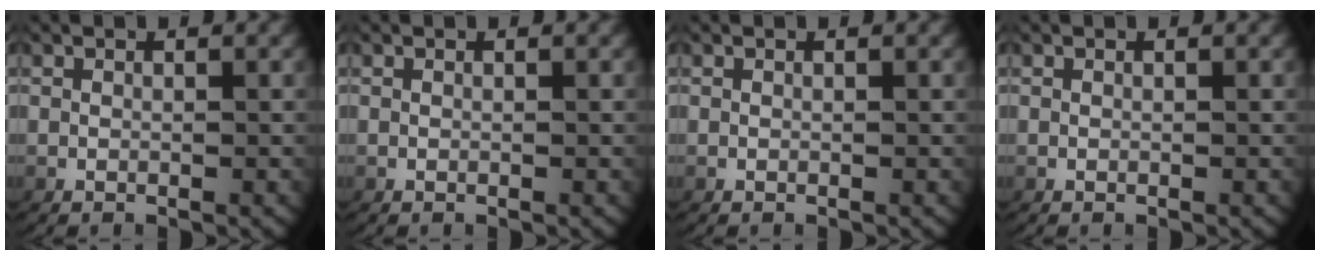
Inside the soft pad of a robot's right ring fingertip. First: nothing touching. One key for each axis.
{"total": 0.0}
{"total": 0.0}
{"total": 0.0}